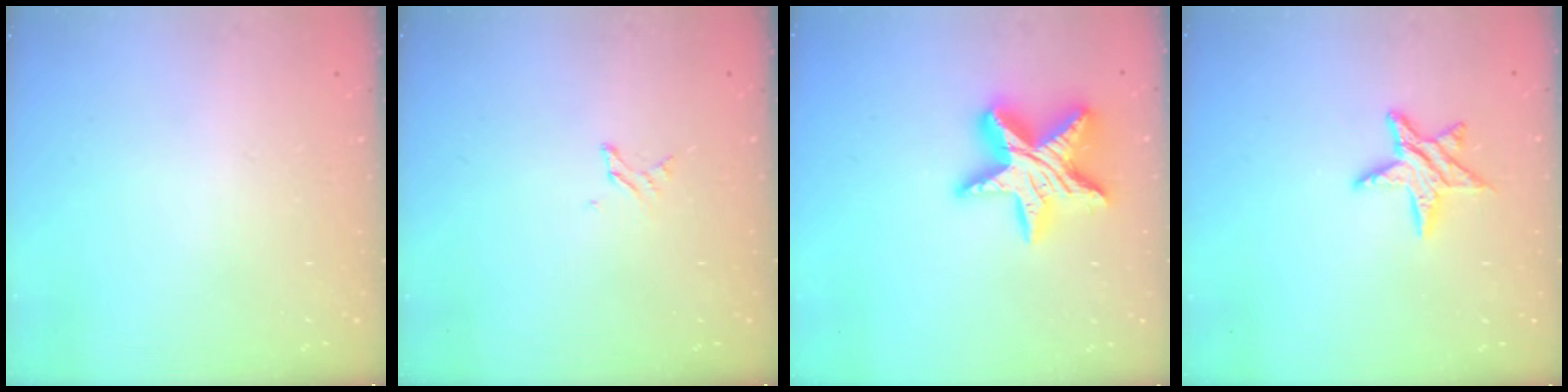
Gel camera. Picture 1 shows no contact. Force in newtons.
{"total": 2.2, "press": 2.2, "slide": 0.3}
{"total": 17.2, "press": 17.2, "slide": 1.4}
{"total": 8.9, "press": 8.9, "slide": 0.4}